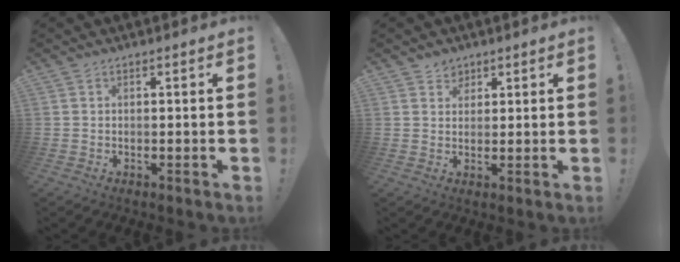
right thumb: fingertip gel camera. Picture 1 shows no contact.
{"total": 3.8, "force": [2.6, 2.7, 0.2], "torque": [0.016, -0.016, 0.044]}